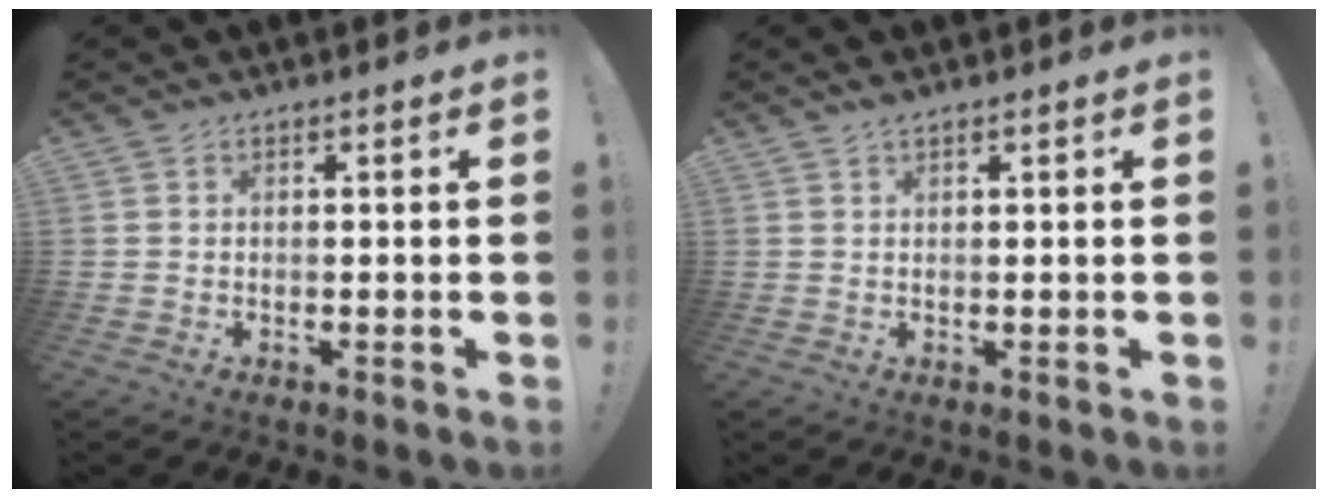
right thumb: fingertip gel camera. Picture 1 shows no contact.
{"total": 1.4, "force": [1.1, 0.1, 0.8], "torque": [-0.012, -0.002, 0.020]}